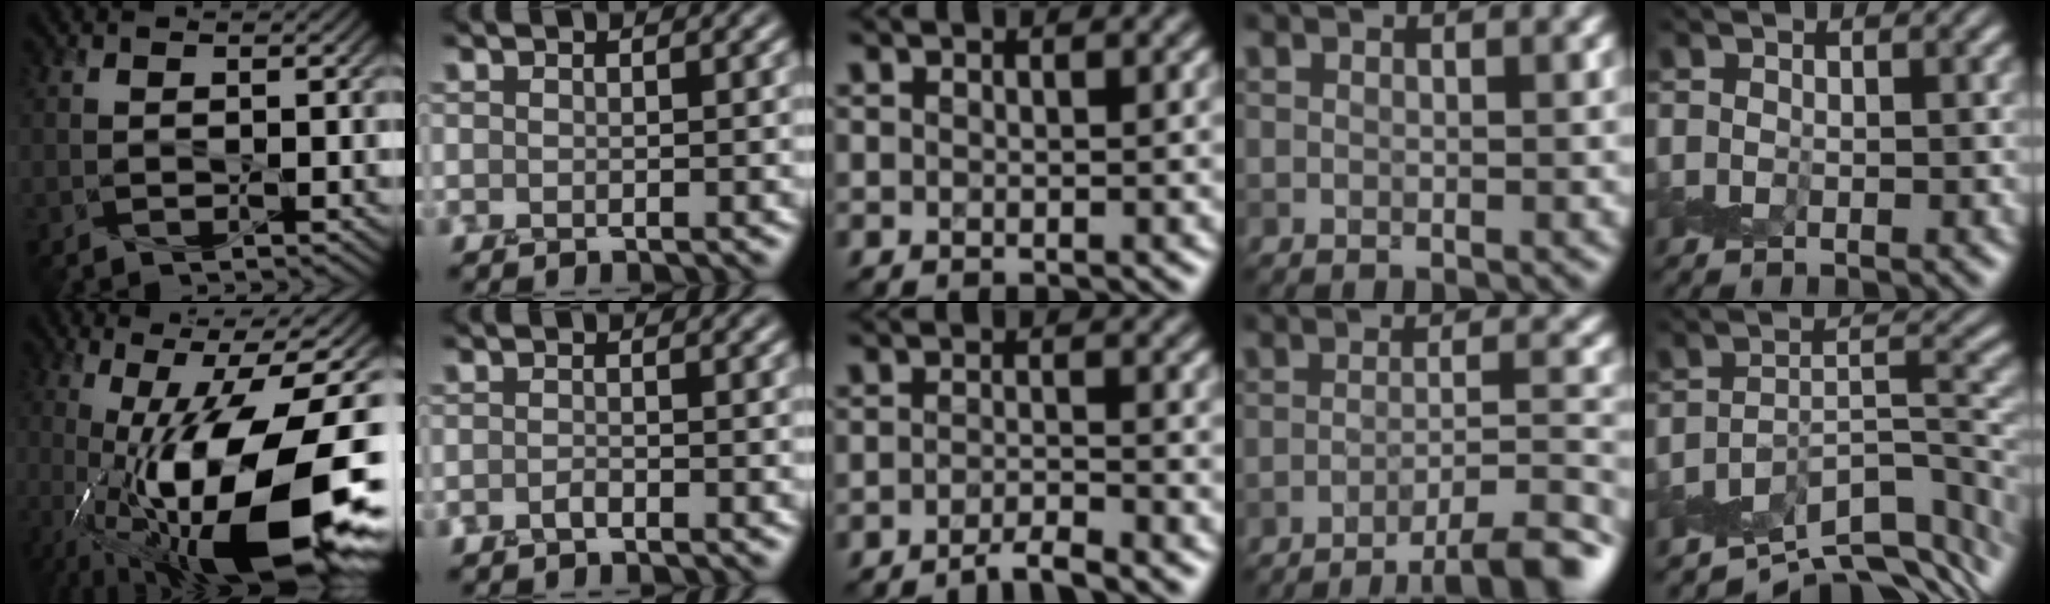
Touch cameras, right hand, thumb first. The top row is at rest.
{"thumb": {"total": 19.4, "force": [-5.8, 5.6, 17.6], "torque": [-0.289, -0.006, -0.098]}, "index": {"total": 0.6, "force": [-0.5, 0.2, 0.2], "torque": [-0.004, 0.007, -0.012]}, "middle": {"total": 2.1, "force": [-1.7, 0.2, 1.2], "torque": [-0.014, 0.007, -0.040]}, "ring": {"total": 7.9, "force": [-5.7, 1.5, 5.2], "torque": [-0.066, 0.006, -0.078]}, "little": {"total": 8.3, "force": [-6.3, 2.9, 4.7], "torque": [-0.059, -0.012, -0.105]}}